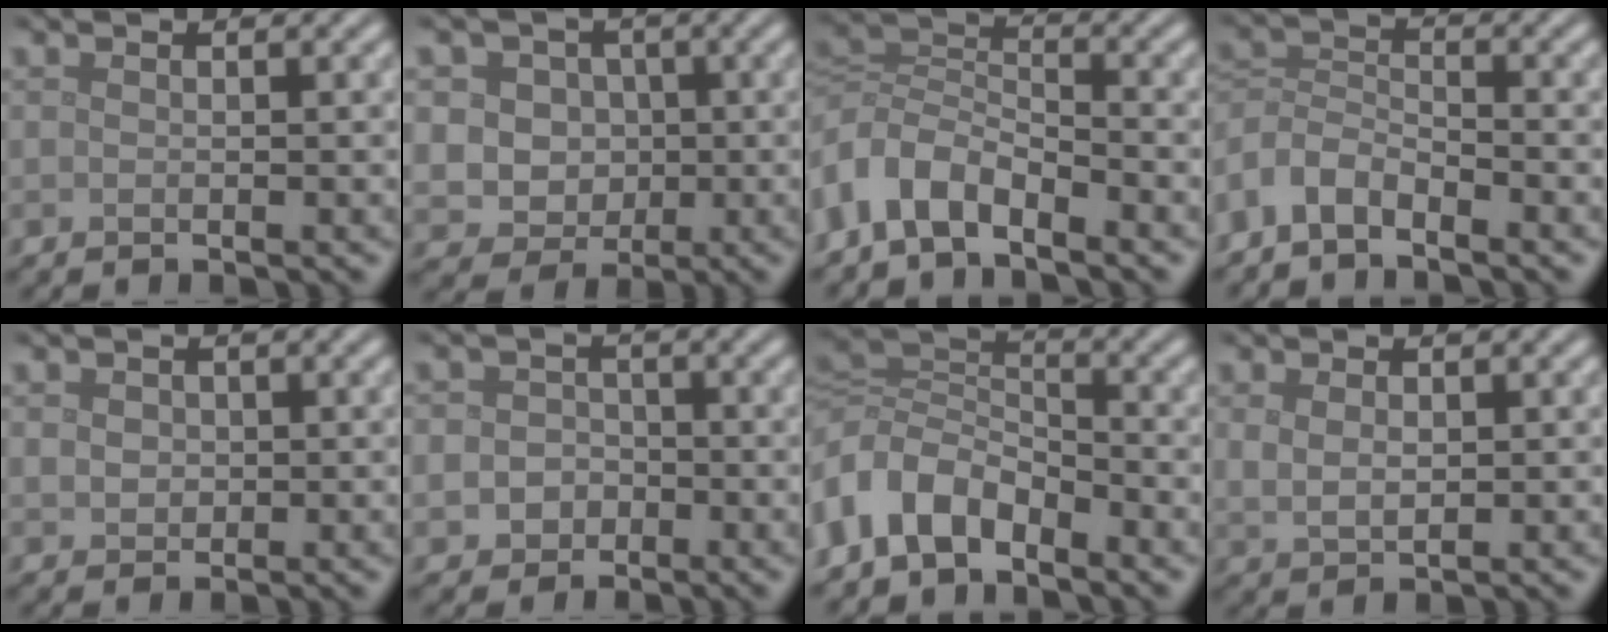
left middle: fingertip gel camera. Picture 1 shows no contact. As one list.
[{"total": 5.7, "force": [1.0, 5.1, 2.4], "torque": [-0.035, 0.017, 0.008]}, {"total": 5.4, "force": [-2.9, 3.2, 3.3], "torque": [-0.068, 0.001, -0.072]}, {"total": 3.7, "force": [-2.9, 1.6, 1.7], "torque": [-0.035, 0.003, -0.071]}, {"total": 1.4, "force": [0.3, 1.2, 0.6], "torque": [-0.009, -0.003, 0.007]}, {"total": 3.0, "force": [-0.8, 2.7, 1.0], "torque": [0.007, 0.002, -0.024]}, {"total": 6.7, "force": [-3.3, 4.2, 3.9], "torque": [-0.082, 0.004, -0.079]}, {"total": 1.9, "force": [0.6, 1.2, 1.4], "torque": [-0.035, -0.005, 0.015]}]